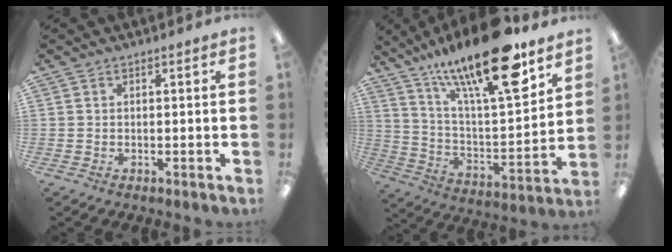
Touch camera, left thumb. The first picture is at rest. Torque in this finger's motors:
{"motor_torque": [1.79, 1.44, 1.79, -0.98, 0.36]}